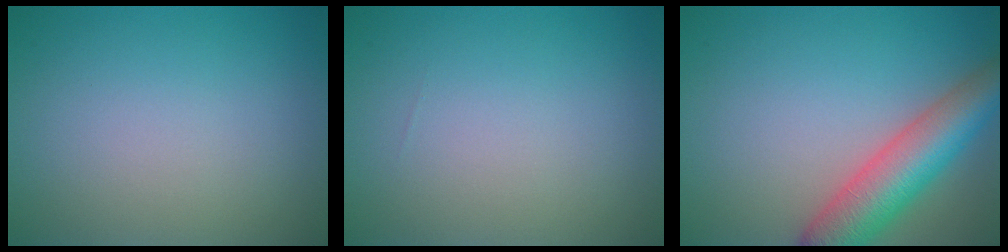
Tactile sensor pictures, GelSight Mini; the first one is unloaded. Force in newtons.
{"total": 0.0}
{"total": 7.2, "press": 7.2, "slide": 0.4}